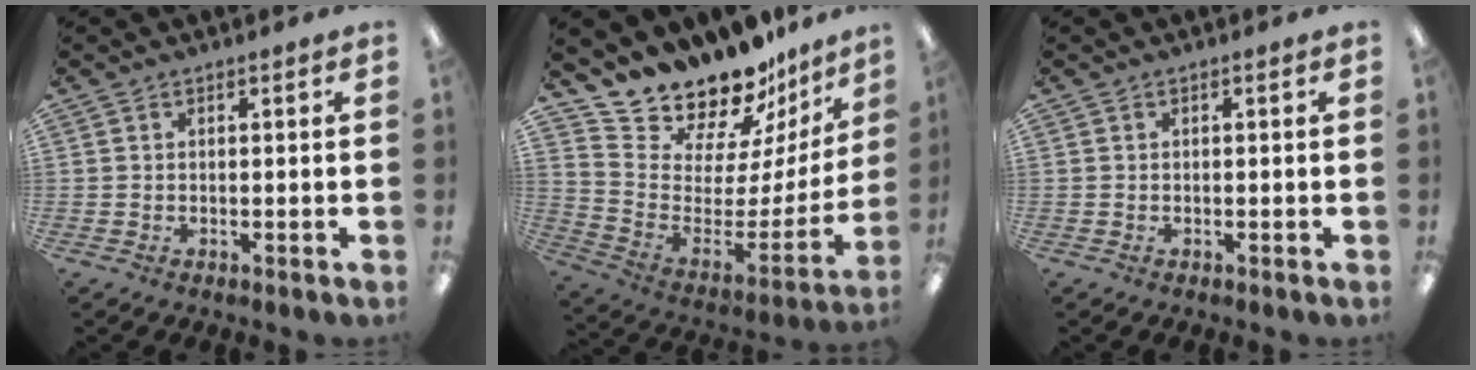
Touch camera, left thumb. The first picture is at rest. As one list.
[{"total": 16.1, "force": [15.5, 4.3, 1.2], "torque": [-0.038, -0.159, 0.281]}, {"total": 0.0}]